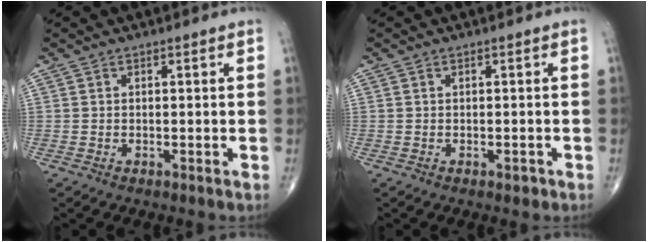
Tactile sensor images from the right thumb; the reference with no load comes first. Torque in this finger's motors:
{"motor_torque": [-0.28, 0.11, -0.08, -0.07, 0.00]}